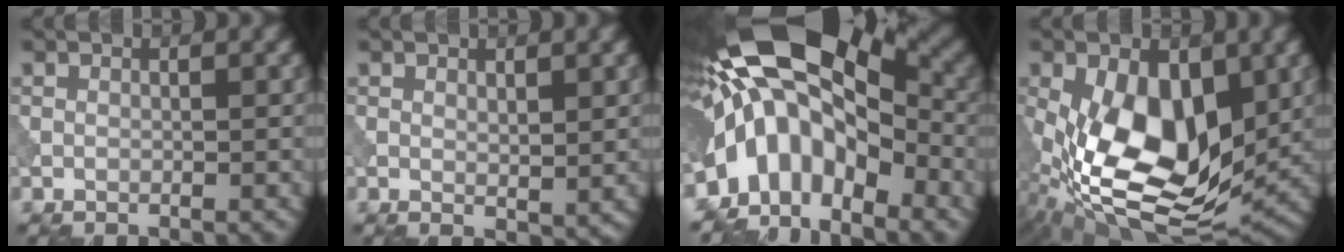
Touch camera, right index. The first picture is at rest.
{"total": 1.2, "force": [0.6, 0.5, 0.8], "torque": [-0.014, -0.006, 0.015]}
{"total": 14.4, "force": [-1.9, 7.9, 12.0], "torque": [-0.193, 0.026, -0.041]}
{"total": 12.3, "force": [-0.7, 7.0, 10.1], "torque": [-0.185, -0.017, -0.015]}